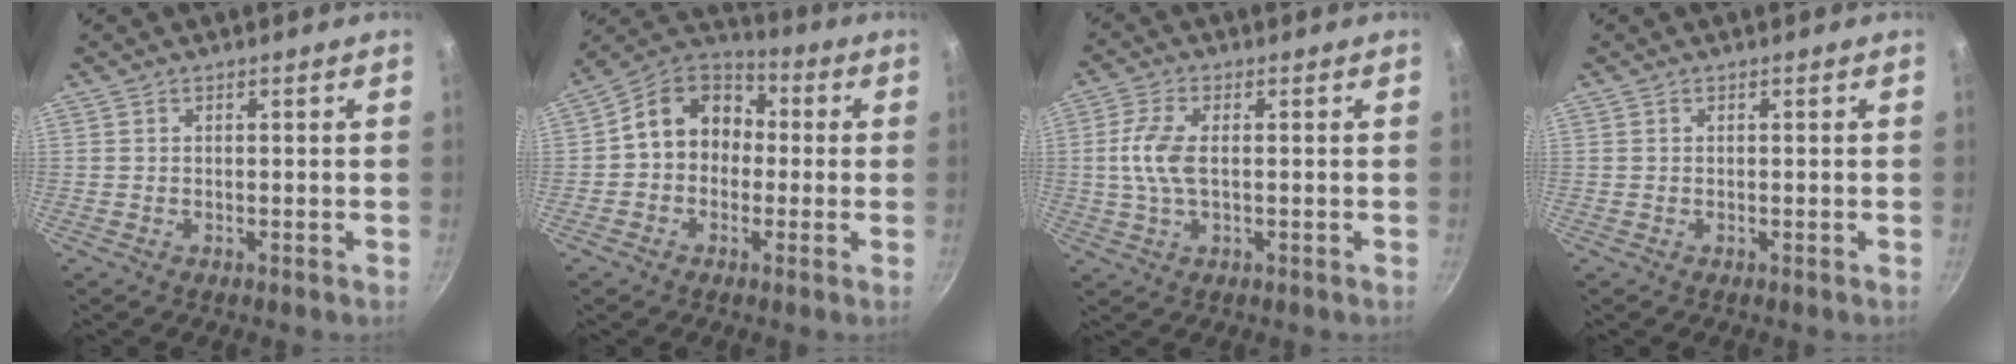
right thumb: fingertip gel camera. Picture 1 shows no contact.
{"total": 12.0, "force": [0.3, 9.9, 6.8], "torque": [-0.072, 0.039, -0.019]}
{"total": 6.6, "force": [0.2, 3.2, 5.8], "torque": [-0.130, 0.007, 0.001]}
{"total": 0.0}